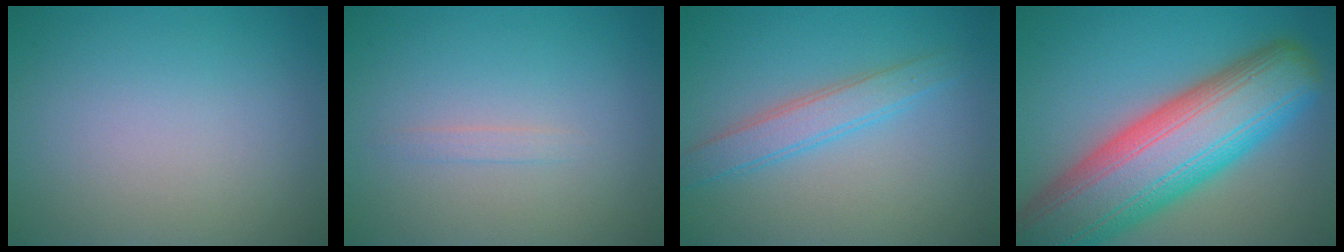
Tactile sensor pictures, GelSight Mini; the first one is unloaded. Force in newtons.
{"total": 0.7, "press": 0.7, "slide": 0.0}
{"total": 2.9, "press": 2.9, "slide": 0.1}
{"total": 14.7, "press": 14.7, "slide": 0.8}